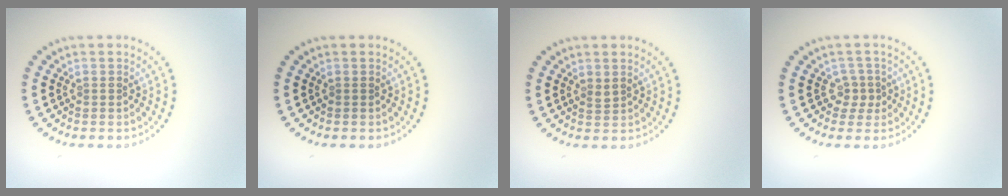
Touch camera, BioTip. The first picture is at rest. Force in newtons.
{"total": 0.0}
{"total": 0.6, "press": 0.5, "slide": 0.3}
{"total": 1.6, "press": 1.2, "slide": 1.1}